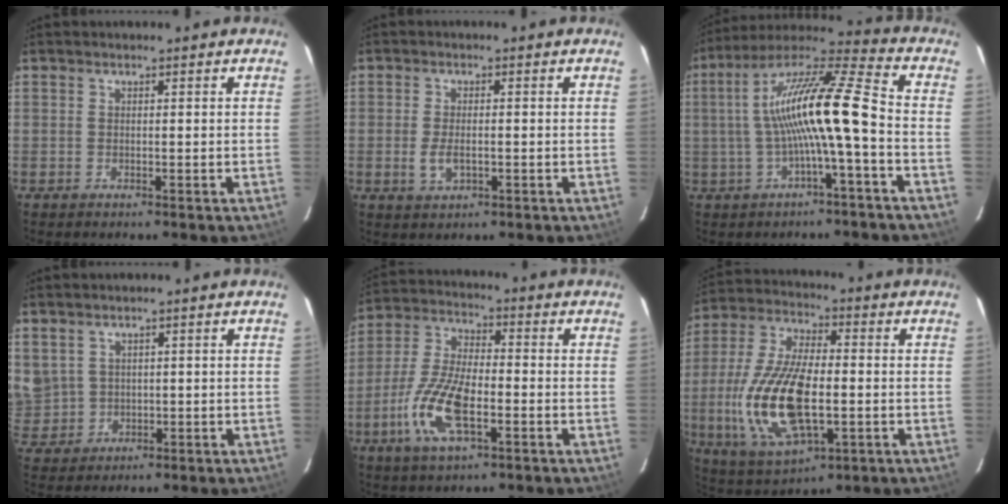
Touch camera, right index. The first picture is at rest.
{"total": 4.0, "force": [-1.1, 1.8, 3.3], "torque": [-0.070, -0.004, -0.017]}
{"total": 15.1, "force": [-1.9, 0.9, 15.0], "torque": [-0.276, 0.017, -0.034]}
{"total": 8.1, "force": [2.2, 7.3, 2.8], "torque": [-0.076, 0.013, 0.071]}
{"total": 13.2, "force": [-4.9, 5.0, 11.2], "torque": [-0.242, -0.005, -0.096]}
{"total": 19.2, "force": [-3.5, 8.2, 17.0], "torque": [-0.362, -0.011, -0.058]}